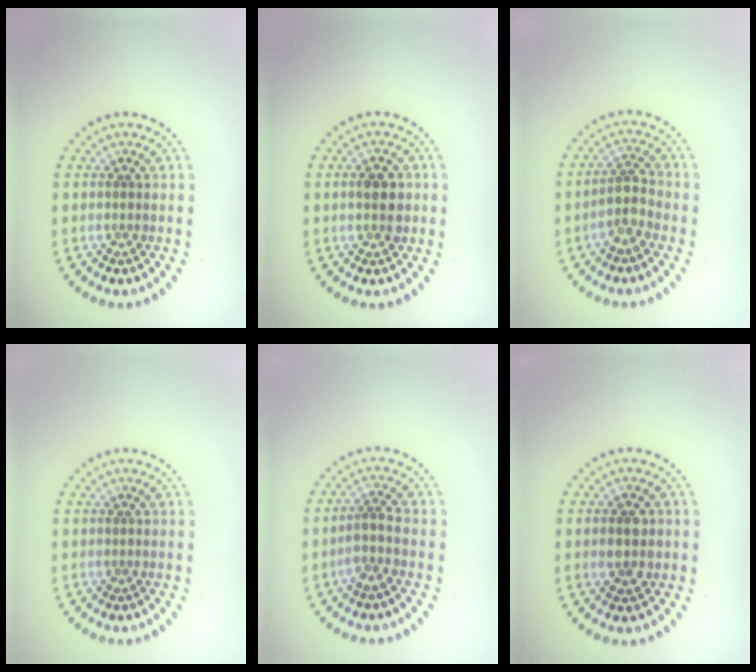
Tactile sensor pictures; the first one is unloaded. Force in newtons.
{"total": 3.0, "press": 3.0, "slide": 0.2}
{"total": 2.7, "press": 2.3, "slide": 1.3}
{"total": 0.0}
{"total": 2.1, "press": 1.5, "slide": 1.4}
{"total": 2.9, "press": 2.9, "slide": 0.2}